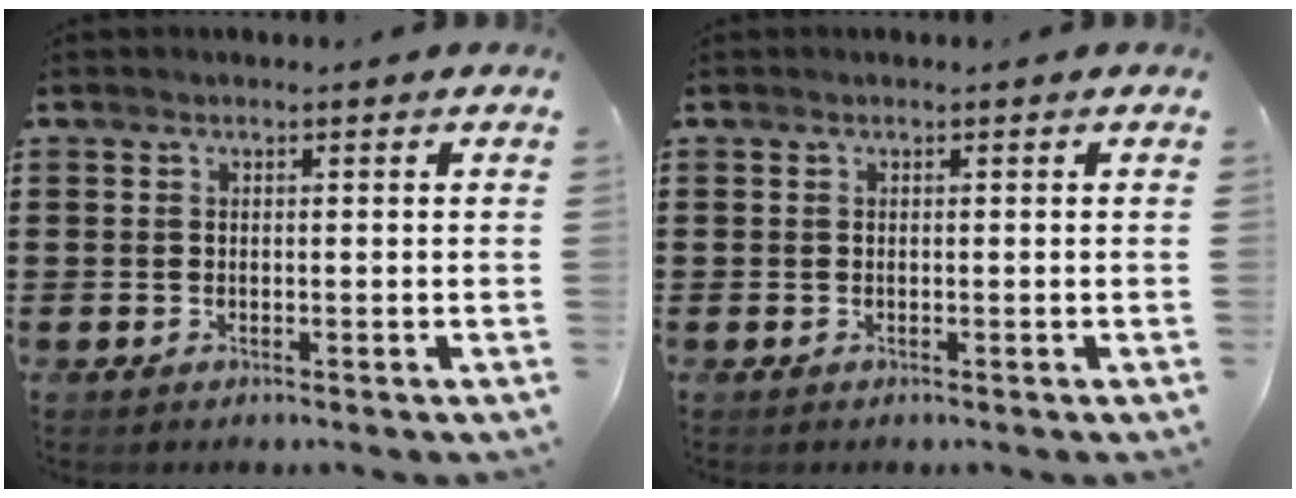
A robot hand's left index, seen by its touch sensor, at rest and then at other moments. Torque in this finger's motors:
{"motor_torque": [0.00, 0.00, 0.00, 0.00]}